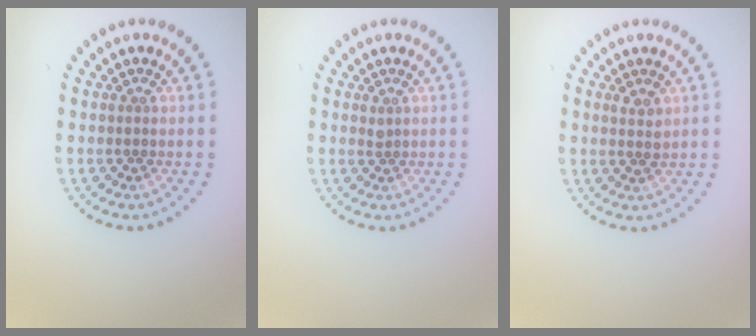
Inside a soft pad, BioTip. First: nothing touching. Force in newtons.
{"total": 0.6, "press": 0.5, "slide": 0.4}
{"total": 1.3, "press": 1.2, "slide": 0.4}